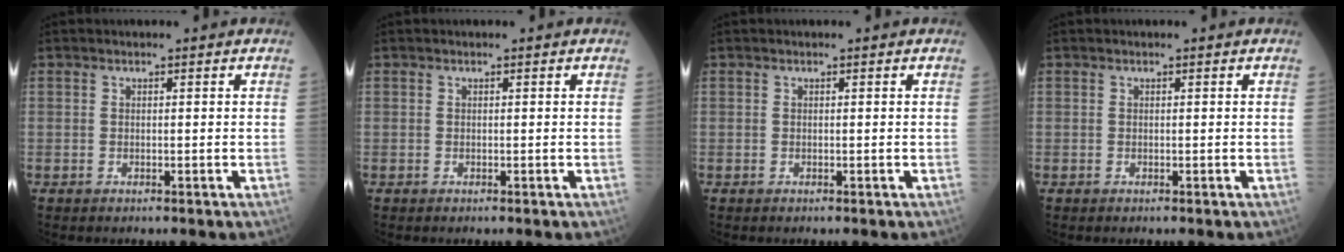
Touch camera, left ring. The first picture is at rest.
{"total": 0.0}
{"total": 0.0}
{"total": 0.0}